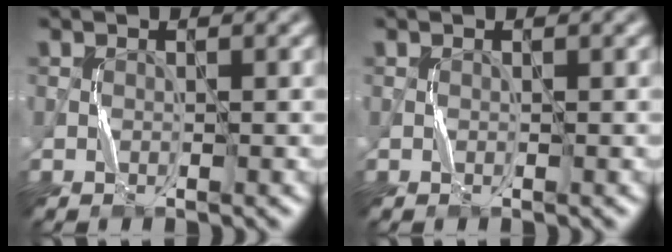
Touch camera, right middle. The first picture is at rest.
{"total": 0.0}